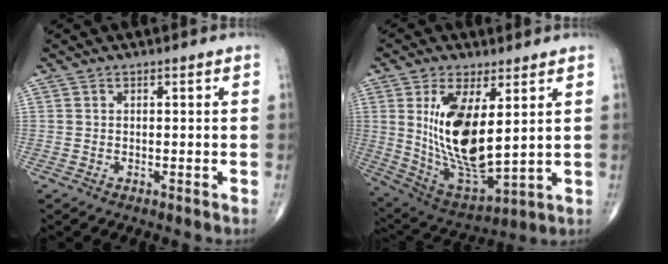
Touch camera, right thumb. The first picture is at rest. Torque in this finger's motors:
{"motor_torque": [2.22, 2.80, 1.76, 0.34, 0.22]}